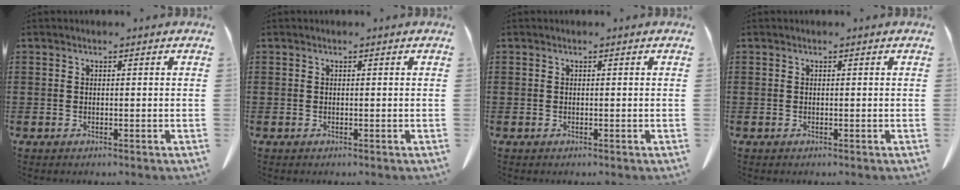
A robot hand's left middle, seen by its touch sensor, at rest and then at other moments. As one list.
[{"total": 0.0}, {"total": 0.0}, {"total": 0.0}]